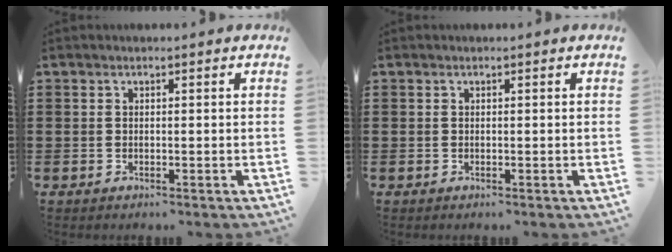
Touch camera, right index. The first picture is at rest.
{"total": 0.0}